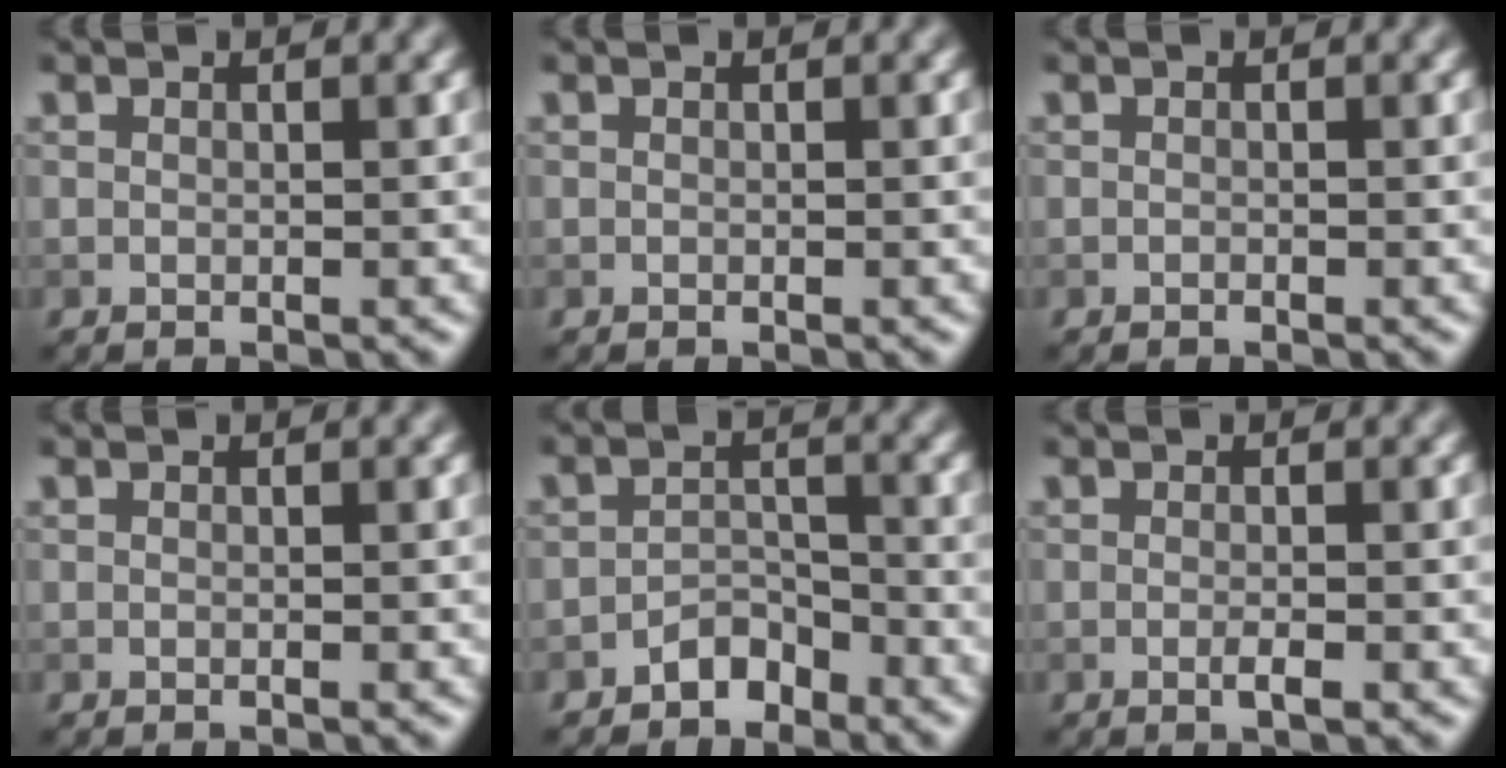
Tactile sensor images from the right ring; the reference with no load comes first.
{"total": 0.0}
{"total": 0.0}
{"total": 0.0}
{"total": 2.3, "force": [-2.0, 1.1, 0.5], "torque": [-0.004, 0.009, -0.038]}
{"total": 1.2, "force": [-0.6, 0.1, 1.0], "torque": [-0.020, -0.004, -0.014]}